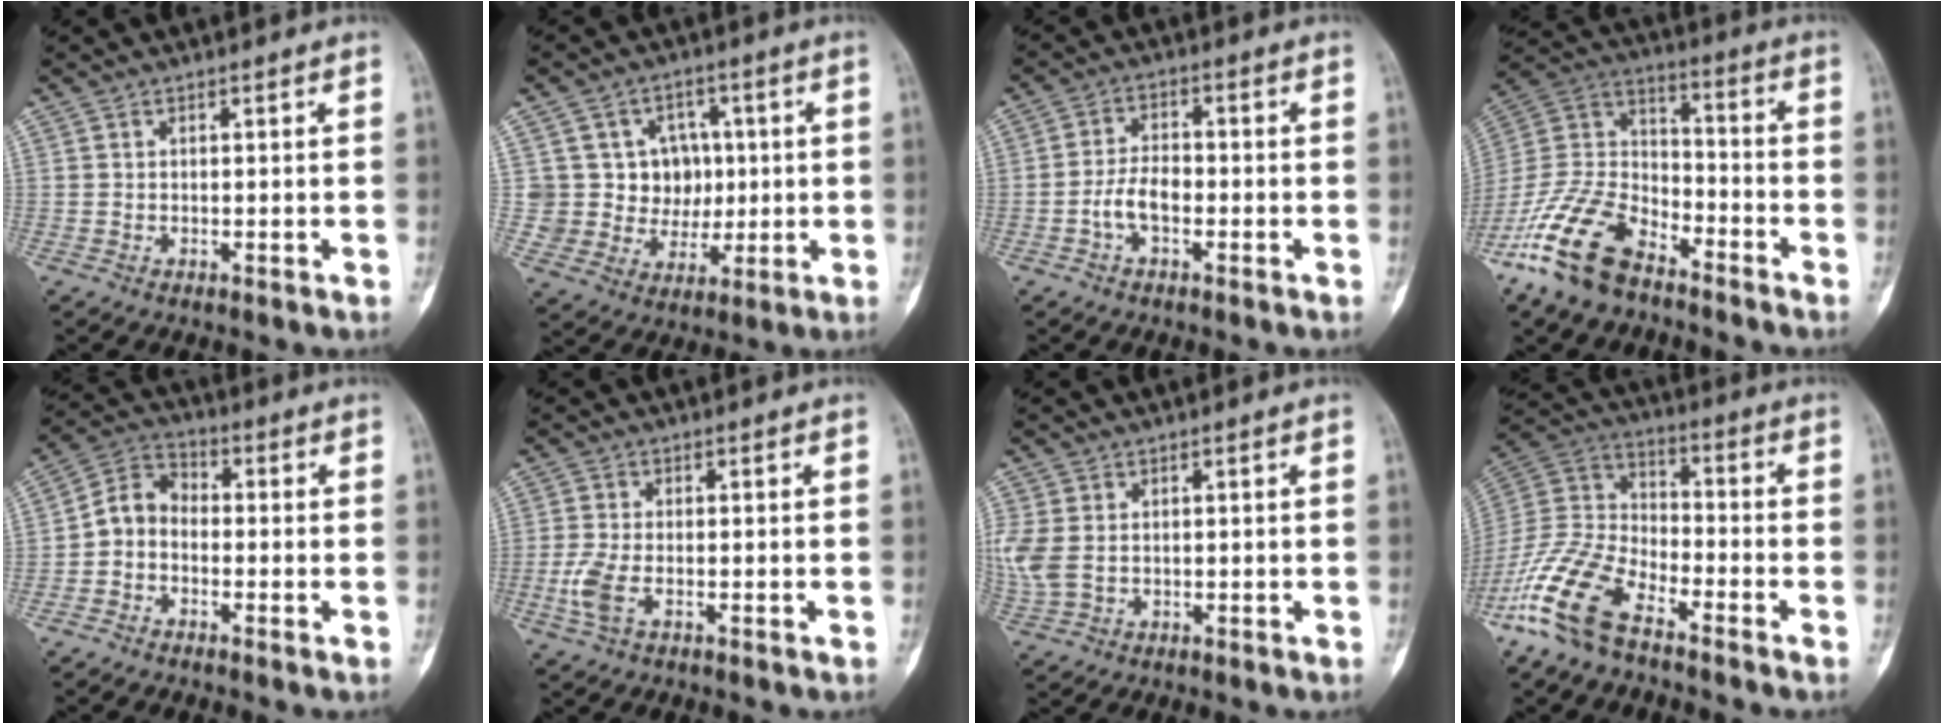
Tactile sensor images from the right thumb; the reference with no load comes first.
{"total": 10.5, "force": [1.9, 9.9, 3.2], "torque": [0.005, 0.006, 0.040]}
{"total": 5.0, "force": [-1.8, 2.7, 3.8], "torque": [-0.067, 0.021, -0.039]}
{"total": 17.9, "force": [-12.0, 8.8, 9.9], "torque": [-0.199, 0.065, -0.232]}
{"total": 6.1, "force": [-1.6, 4.7, 3.5], "torque": [-0.051, 0.031, -0.050]}
{"total": 4.6, "force": [-1.5, 2.0, 3.8], "torque": [-0.102, 0.000, -0.030]}
{"total": 7.2, "force": [0.4, 5.1, 5.0], "torque": [-0.134, 0.005, 0.018]}
{"total": 15.1, "force": [-9.9, 6.4, 9.5], "torque": [-0.203, 0.051, -0.203]}